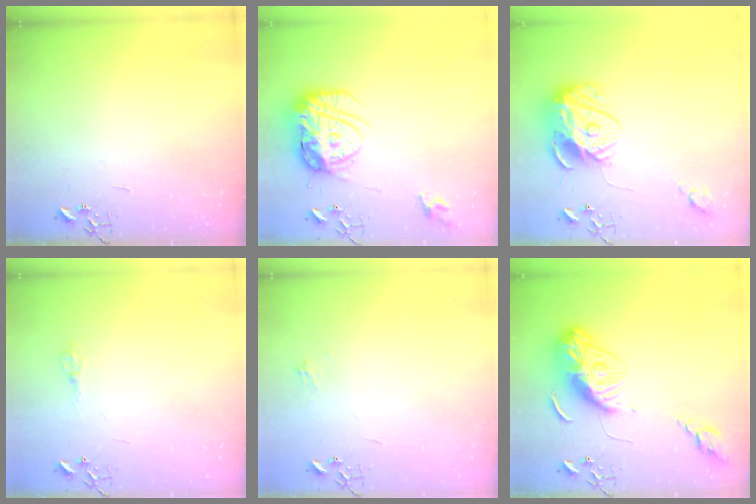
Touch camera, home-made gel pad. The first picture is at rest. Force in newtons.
{"total": 17.6, "press": 17.5, "slide": 1.6}
{"total": 13.9, "press": 13.8, "slide": 1.3}
{"total": 6.5, "press": 6.4, "slide": 0.8}
{"total": 6.1, "press": 6.1, "slide": 0.7}
{"total": 12.9, "press": 12.9, "slide": 1.2}